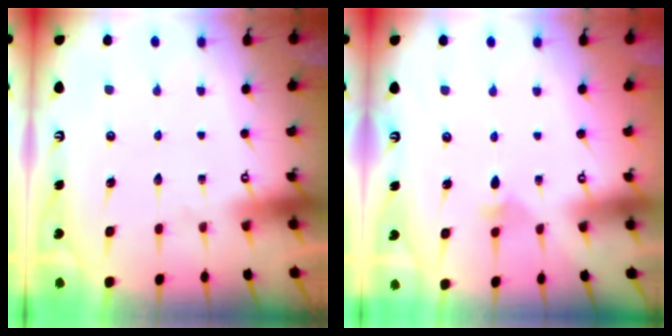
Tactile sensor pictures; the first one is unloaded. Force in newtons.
{"total": 3.0, "press": 2.9, "slide": 0.7}